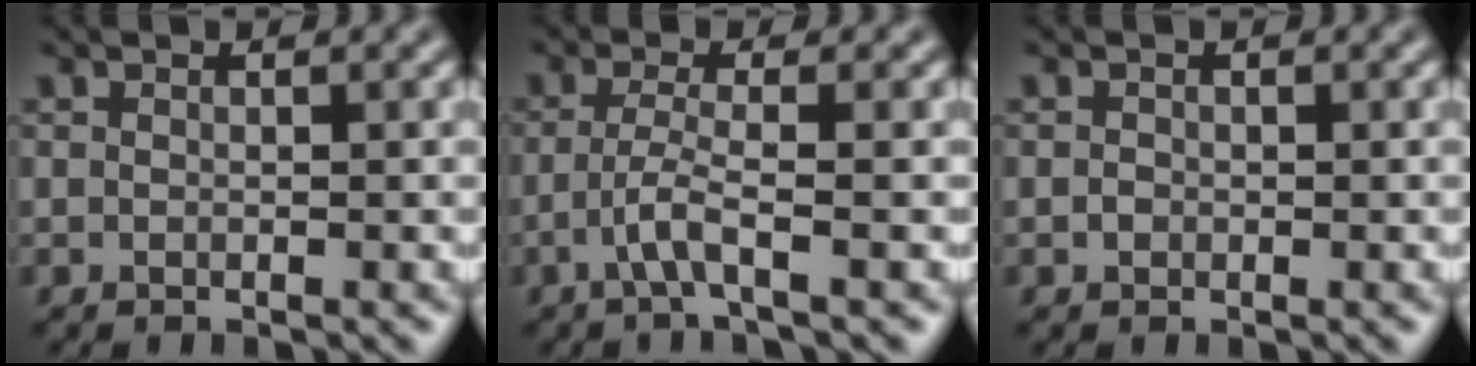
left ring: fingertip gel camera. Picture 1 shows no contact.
{"total": 2.4, "force": [-1.1, 0.2, 2.2], "torque": [-0.050, 0.004, -0.030]}
{"total": 0.5, "force": [-0.1, 0.5, 0.1], "torque": [-0.002, -0.003, -0.003]}